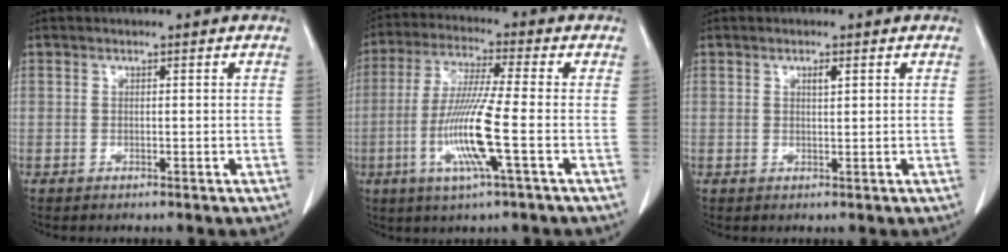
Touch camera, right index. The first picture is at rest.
{"total": 12.6, "force": [-3.1, -0.1, 12.2], "torque": [-0.253, -0.015, -0.068]}
{"total": 1.2, "force": [0.6, 0.3, 1.0], "torque": [-0.017, -0.001, 0.009]}